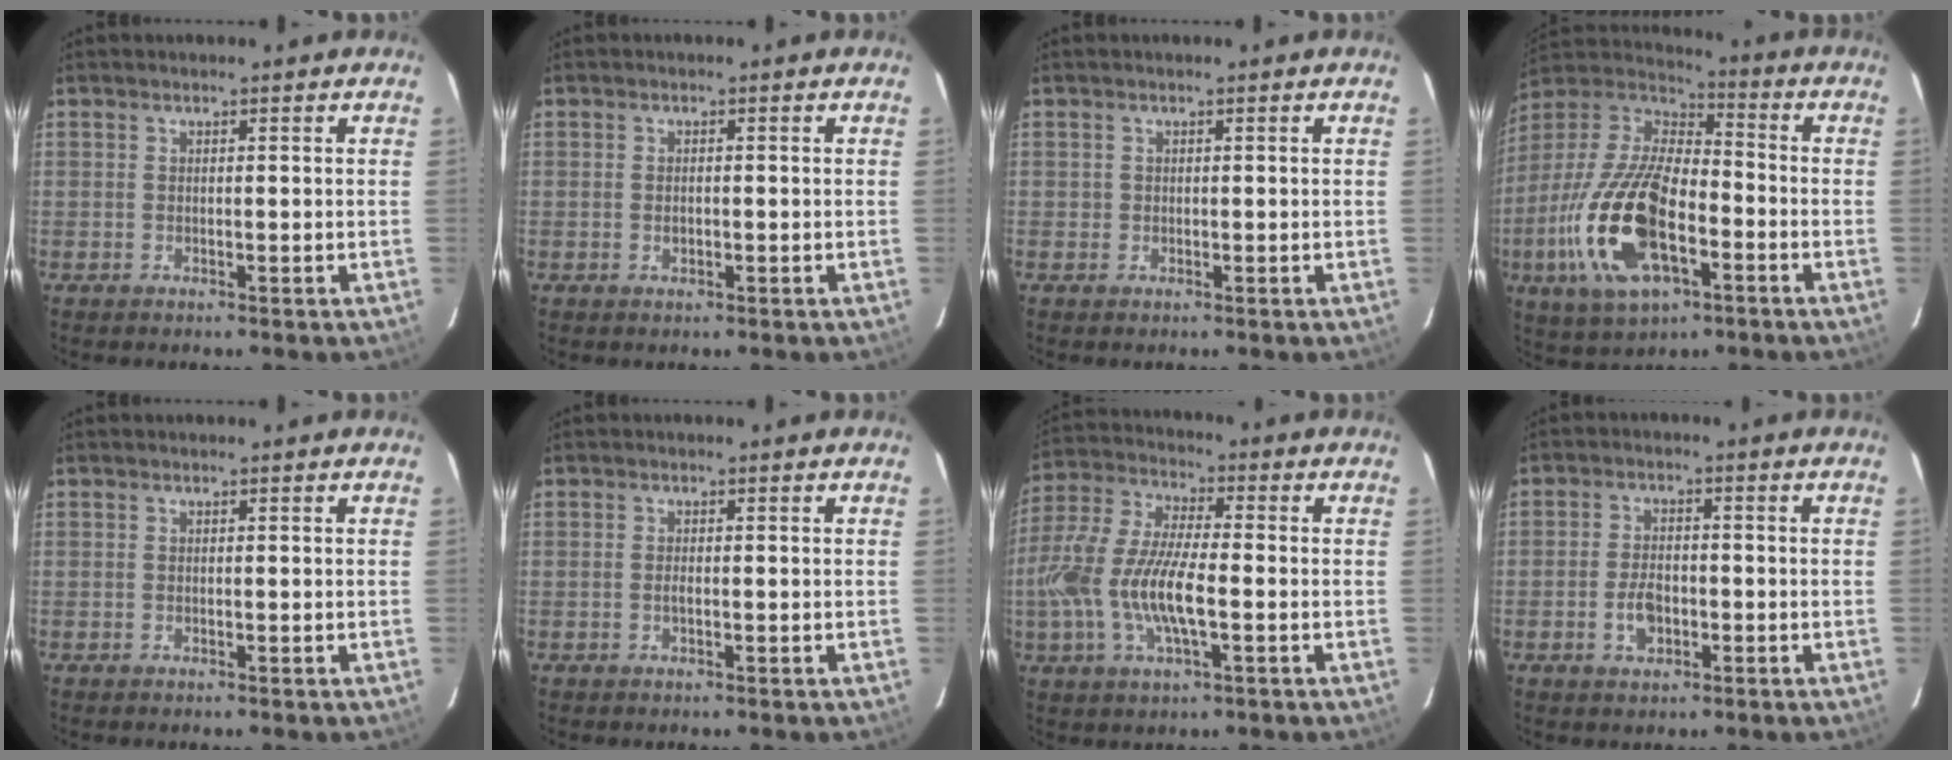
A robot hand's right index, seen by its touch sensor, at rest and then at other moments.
{"total": 1.2, "force": [-0.3, 0.8, 0.9], "torque": [-0.015, 0.000, -0.005]}
{"total": 0.7, "force": [0.0, 0.7, 0.1], "torque": [0.002, 0.001, 0.000]}
{"total": 22.5, "force": [-7.4, 10.3, 18.6], "torque": [-0.399, -0.022, -0.136]}
{"total": 0.0}
{"total": 0.8, "force": [-0.2, 0.2, 0.7], "torque": [-0.015, -0.002, -0.005]}
{"total": 15.1, "force": [-3.2, 4.9, 13.9], "torque": [-0.292, -0.004, -0.066]}
{"total": 4.9, "force": [-1.7, 2.9, 3.6], "torque": [-0.073, 0.002, -0.027]}